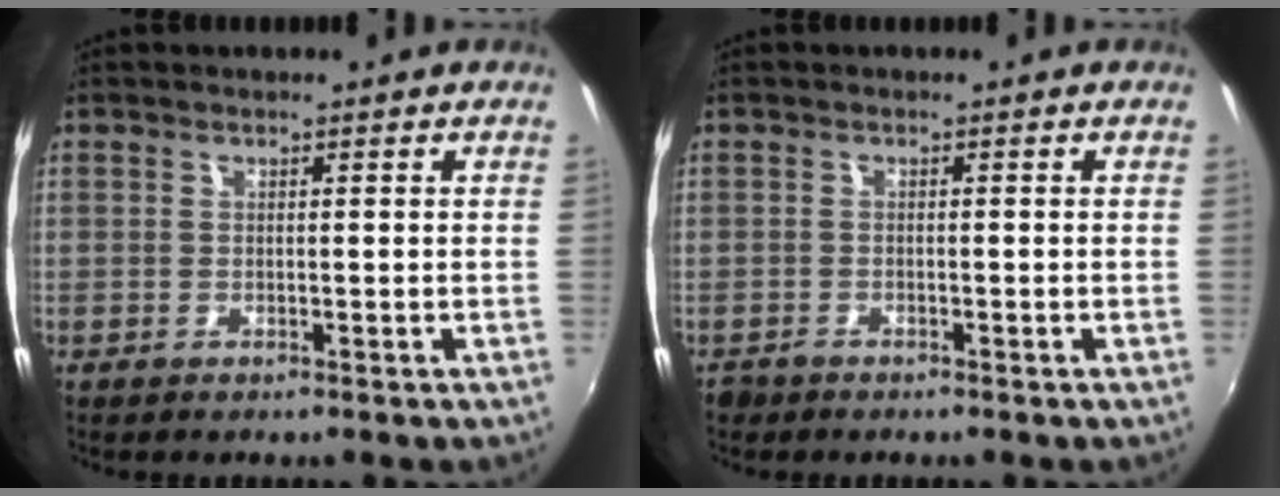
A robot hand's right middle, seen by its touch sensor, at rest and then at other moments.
{"total": 1.5, "force": [-1.2, 0.9, 0.2], "torque": [-0.009, -0.003, -0.022]}